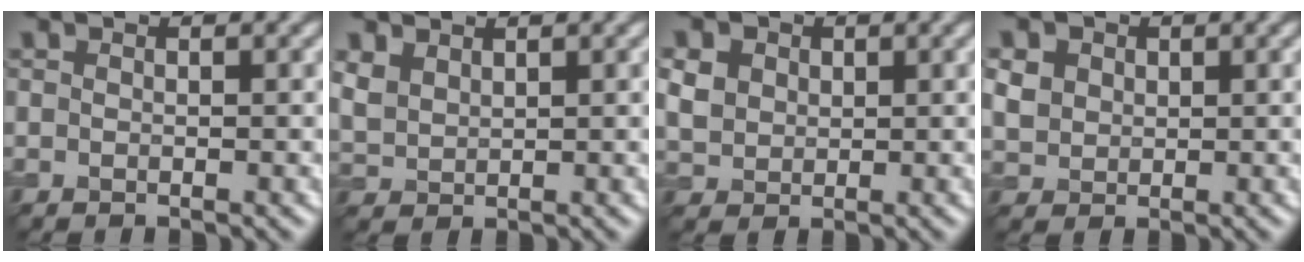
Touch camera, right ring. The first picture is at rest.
{"total": 2.5, "force": [1.7, 1.5, 1.1], "torque": [-0.035, 0.003, 0.041]}
{"total": 4.6, "force": [1.7, 3.6, 2.2], "torque": [-0.071, 0.013, 0.029]}
{"total": 3.9, "force": [1.5, 3.2, 1.7], "torque": [-0.058, 0.010, 0.032]}